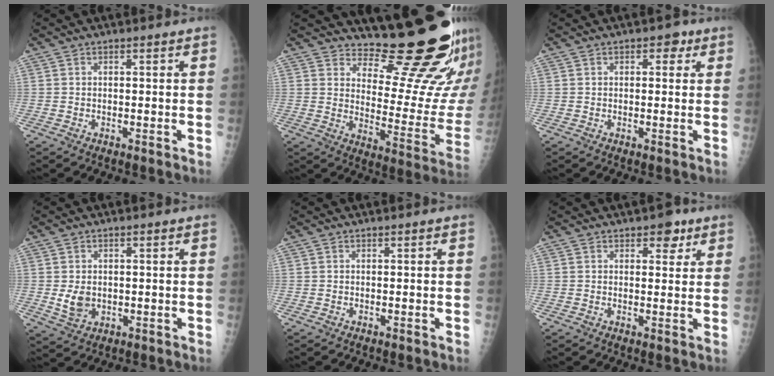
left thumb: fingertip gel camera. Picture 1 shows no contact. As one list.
[{"total": 18.5, "force": [16.8, 3.4, 7.0], "torque": [-0.051, -0.182, 0.219]}, {"total": 2.9, "force": [1.2, 1.9, 1.8], "torque": [-0.004, 0.000, 0.011]}, {"total": 4.4, "force": [-0.1, 3.4, 2.8], "torque": [-0.038, -0.007, 0.008]}, {"total": 0.0}, {"total": 3.9, "force": [2.2, 2.4, 2.2], "torque": [-0.003, -0.008, 0.025]}]